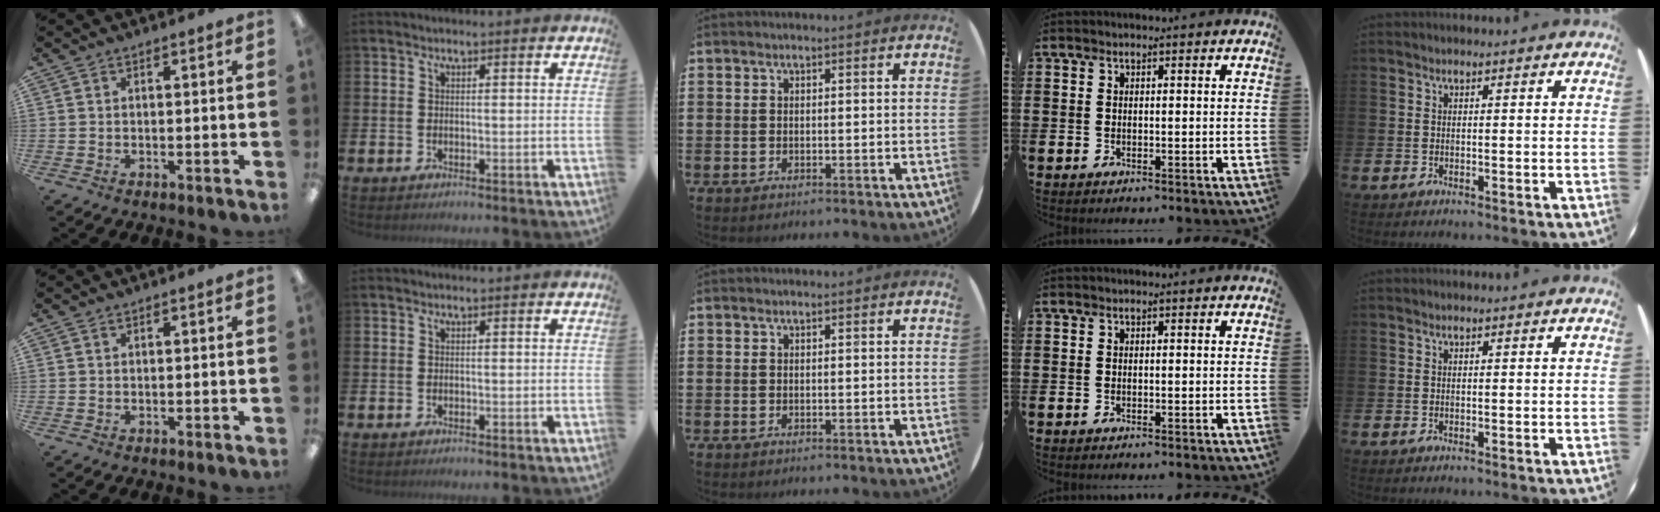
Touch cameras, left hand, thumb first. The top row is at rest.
{}